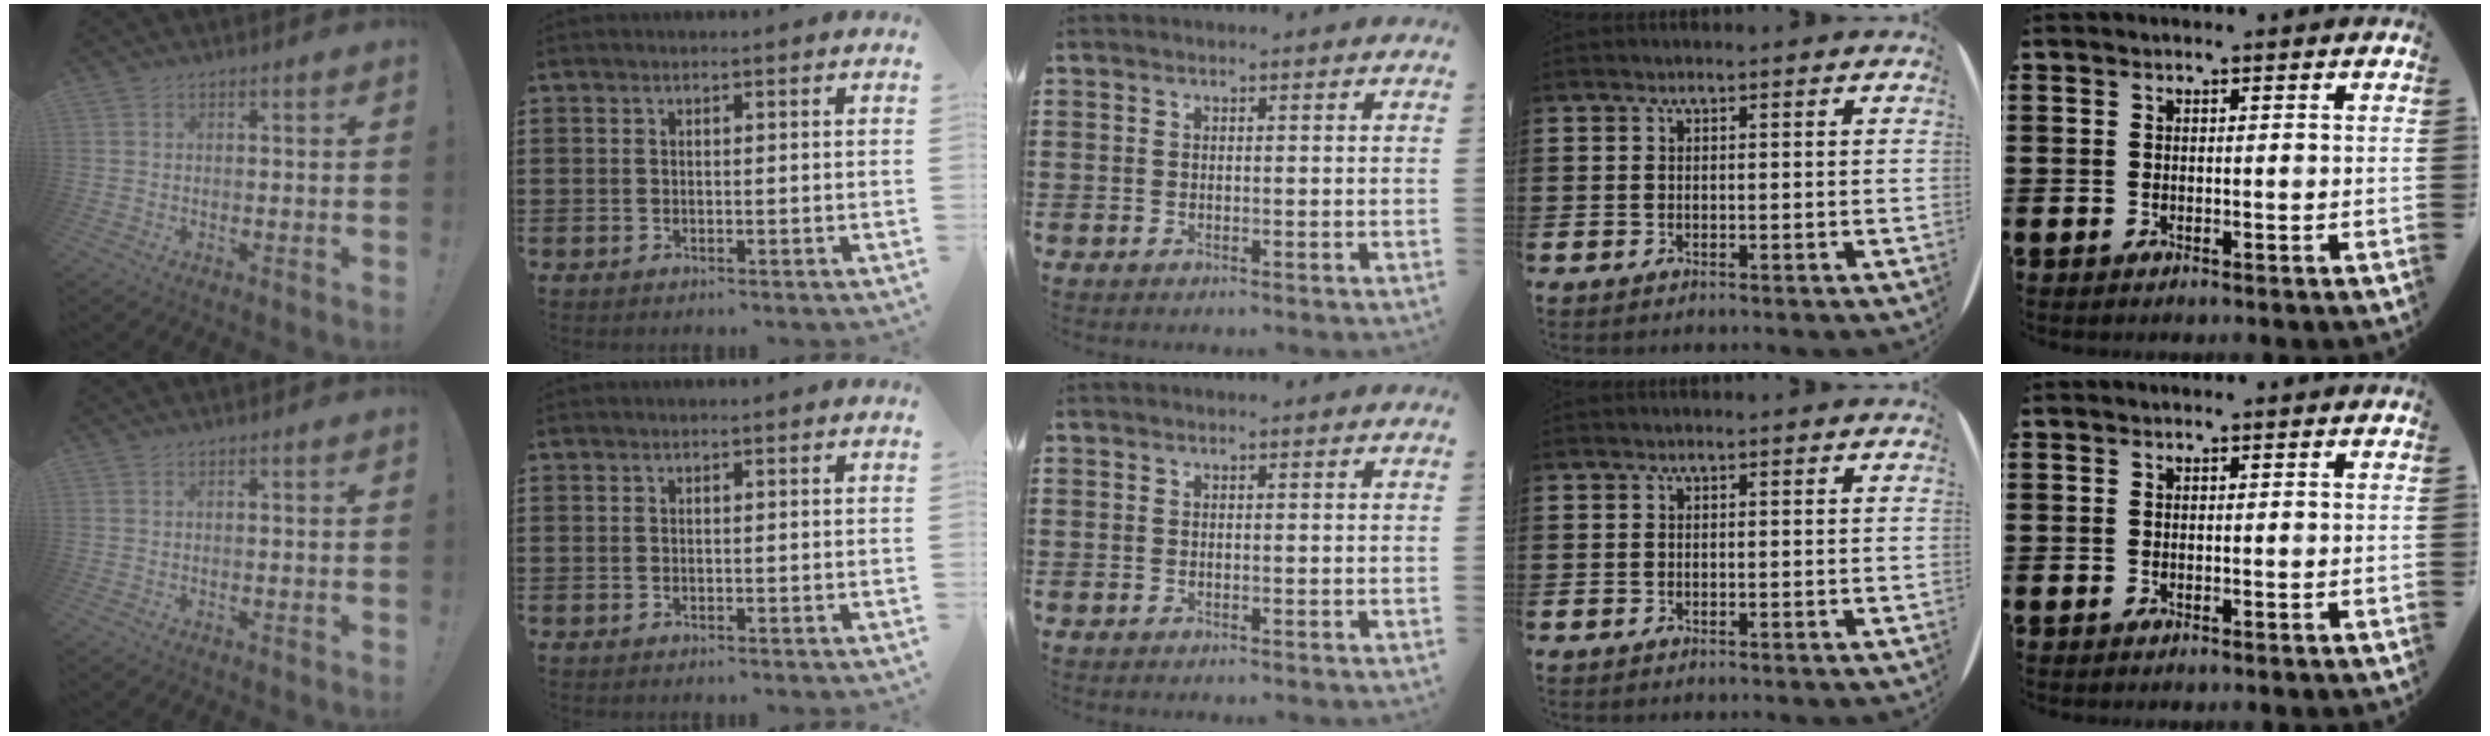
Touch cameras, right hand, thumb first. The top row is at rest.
{}